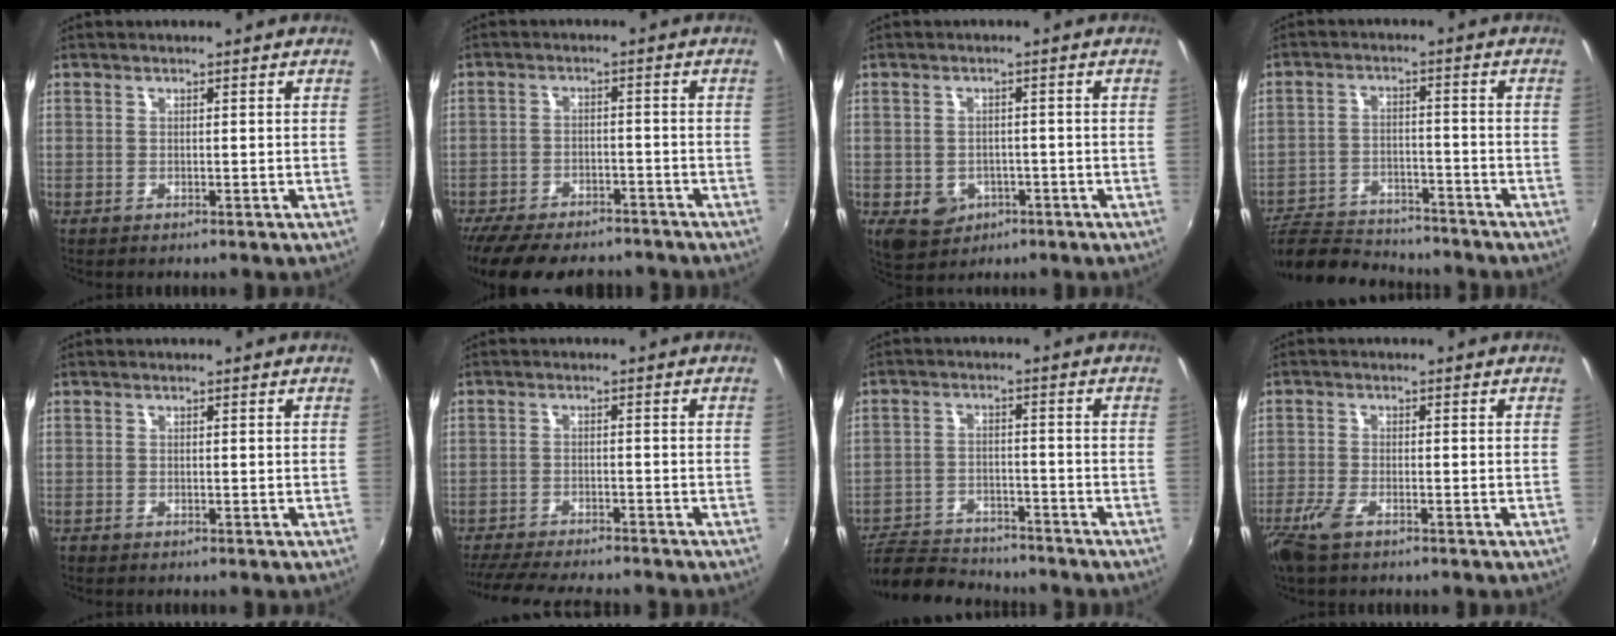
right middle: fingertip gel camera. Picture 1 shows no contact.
{"total": 15.6, "force": [-12.7, 5.7, 7.0], "torque": [-0.153, -0.024, -0.190]}
{"total": 6.7, "force": [-2.6, 5.4, 2.8], "torque": [-0.067, -0.008, -0.027]}
{"total": 13.9, "force": [-12.5, 4.4, 4.4], "torque": [-0.110, 0.004, -0.196]}
{"total": 0.5, "force": [-0.5, 0.1, 0.1], "torque": [-0.003, -0.003, -0.010]}
{"total": 12.0, "force": [-10.8, 1.9, 5.0], "torque": [-0.118, -0.022, -0.172]}
{"total": 11.0, "force": [-10.0, 3.4, 3.0], "torque": [-0.088, 0.005, -0.163]}
{"total": 5.2, "force": [-3.5, 1.7, 3.4], "torque": [-0.091, -0.013, -0.070]}